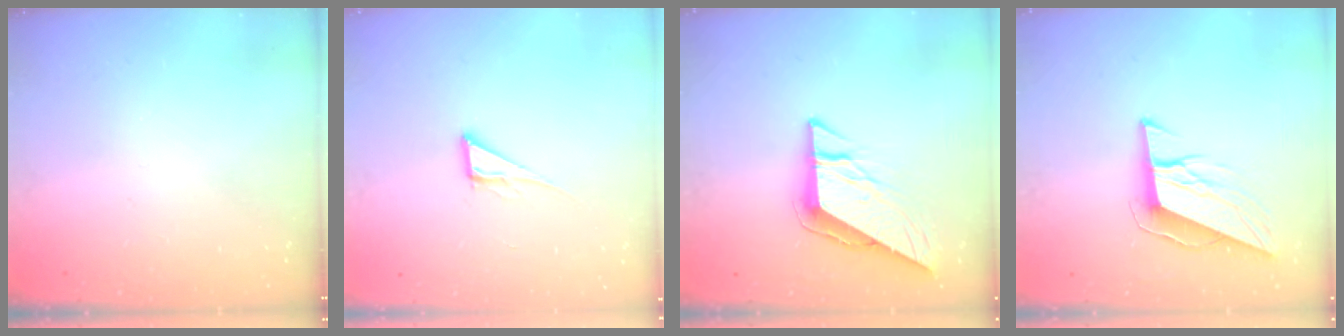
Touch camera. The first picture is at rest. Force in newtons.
{"total": 6.1, "press": 6.1, "slide": 0.4}
{"total": 8.8, "press": 8.7, "slide": 0.8}
{"total": 9.9, "press": 9.6, "slide": 2.3}